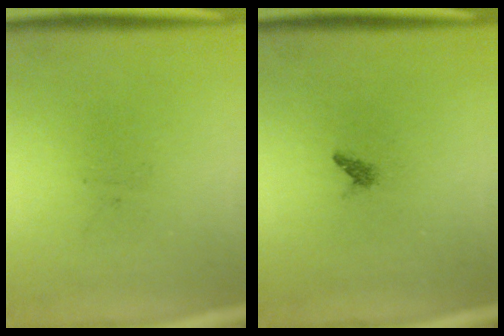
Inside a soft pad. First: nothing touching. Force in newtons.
{"total": 0.7}